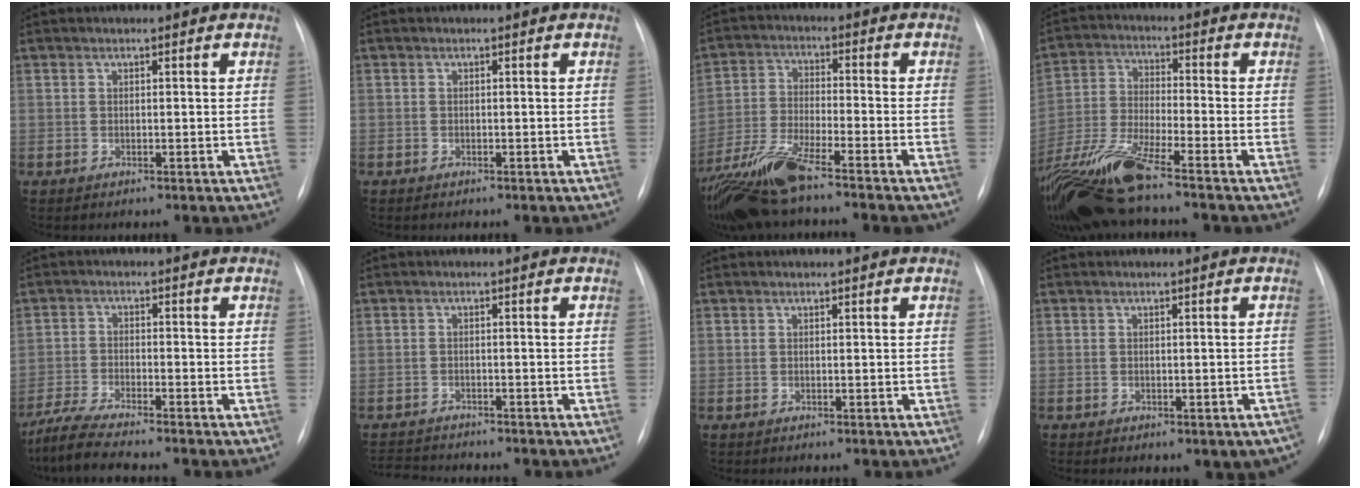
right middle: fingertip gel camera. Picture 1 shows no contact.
{"total": 0.0}
{"total": 13.4, "force": [-10.6, 0.7, 8.1], "torque": [-0.171, -0.032, -0.194]}
{"total": 13.8, "force": [-10.7, 0.7, 8.7], "torque": [-0.190, -0.024, -0.205]}
{"total": 6.7, "force": [-5.9, -0.1, 3.2], "torque": [-0.066, -0.025, -0.108]}
{"total": 5.0, "force": [-4.9, 0.5, 0.8], "torque": [-0.015, -0.016, -0.078]}
{"total": 0.0}
{"total": 5.7, "force": [-3.9, 2.6, 3.3], "torque": [-0.027, 0.014, -0.042]}